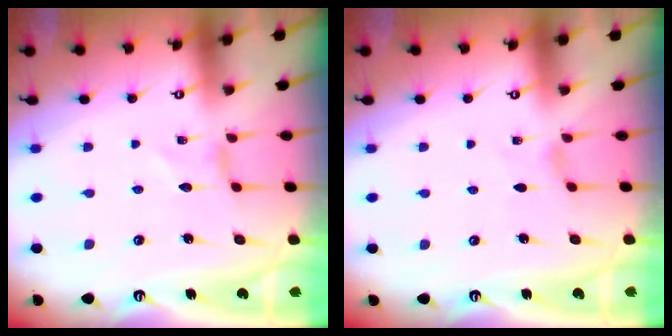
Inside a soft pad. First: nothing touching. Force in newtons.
{"total": 0.0}